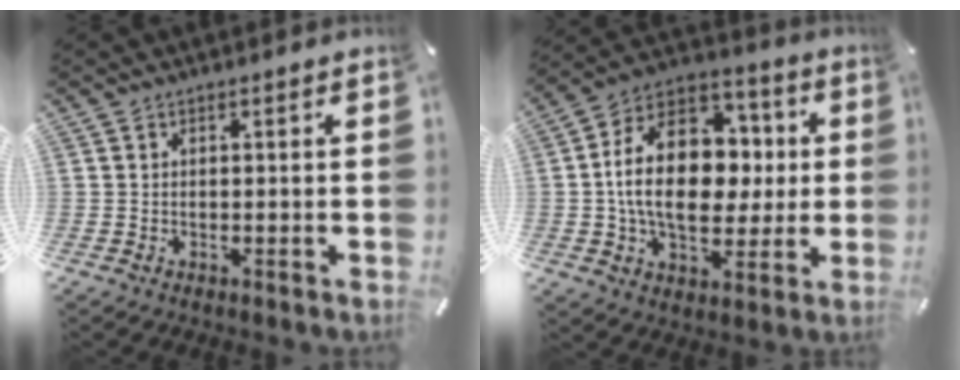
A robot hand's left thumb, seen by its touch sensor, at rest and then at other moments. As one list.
[{"total": 20.1, "force": [0.5, 14.4, 14.0], "torque": [-0.261, 0.008, 0.007]}]